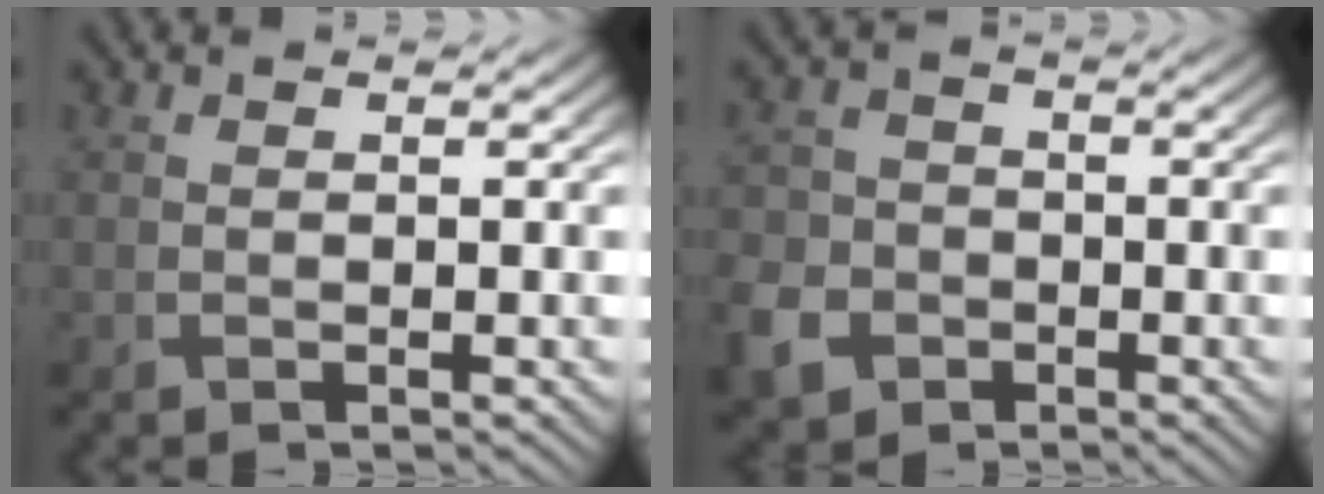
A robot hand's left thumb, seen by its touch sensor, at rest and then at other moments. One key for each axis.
{"total": 5.9, "fx": -3.0, "fy": 4.6, "fz": 2.2, "tx": -0.071, "ty": -0.011, "tz": -0.069}